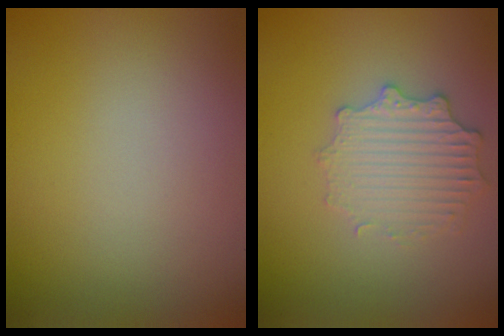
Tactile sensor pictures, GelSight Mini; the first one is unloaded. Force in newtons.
{"total": 2.7, "press": 2.6, "slide": 0.5}